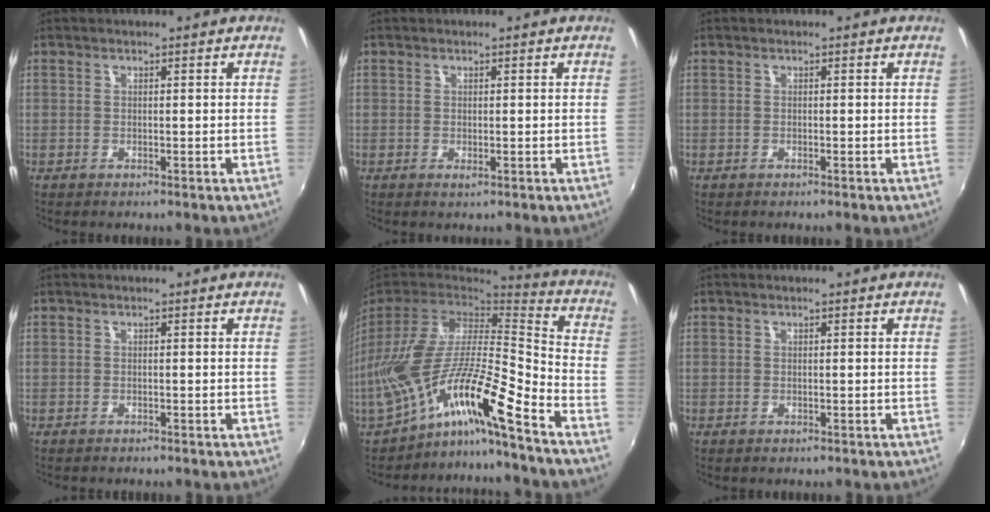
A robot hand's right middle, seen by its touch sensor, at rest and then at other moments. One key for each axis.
{"total": 0.5, "fx": 0.0, "fy": 0.3, "fz": 0.5, "tx": -0.008, "ty": -0.001, "tz": 0.000}
{"total": 0.0}
{"total": 1.6, "fx": -1.5, "fy": 0.4, "fz": 0.5, "tx": -0.014, "ty": -0.009, "tz": -0.022}
{"total": 15.5, "fx": -11.3, "fy": 0.8, "fz": 10.5, "tx": -0.187, "ty": -0.015, "tz": -0.219}
{"total": 0.7, "fx": -0.6, "fy": 0.3, "fz": 0.2, "tx": -0.007, "ty": -0.001, "tz": -0.008}